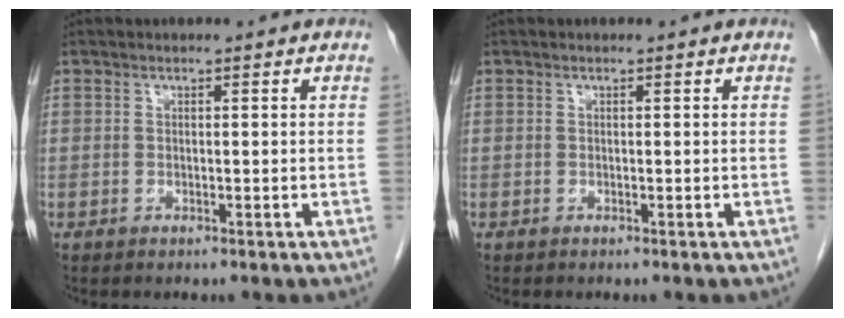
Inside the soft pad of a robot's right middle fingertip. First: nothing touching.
{"total": 0.0}